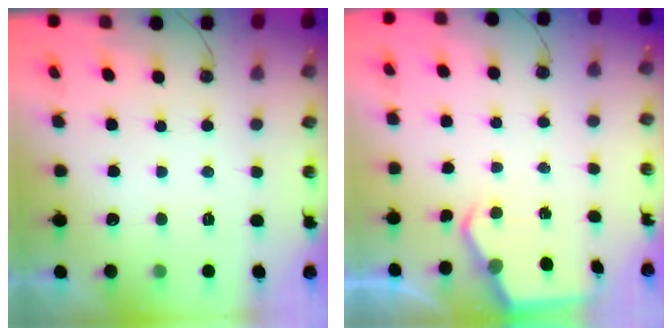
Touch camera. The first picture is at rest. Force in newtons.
{"total": 4.0, "press": 4.0, "slide": 0.2}